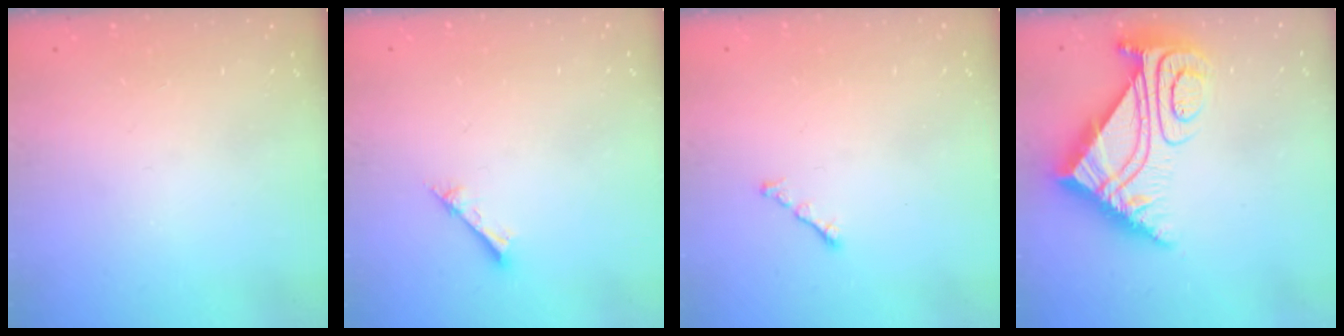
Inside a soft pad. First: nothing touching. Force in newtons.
{"total": 1.6, "press": 1.6, "slide": 0.2}
{"total": 1.2, "press": 1.1, "slide": 0.5}
{"total": 11.0, "press": 10.9, "slide": 1.0}